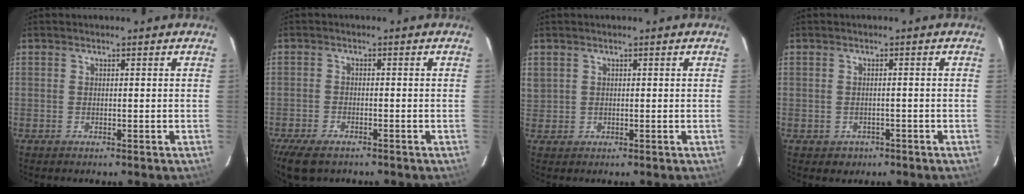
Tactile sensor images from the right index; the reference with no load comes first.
{"total": 7.6, "force": [-5.6, 3.4, 3.9], "torque": [-0.076, -0.011, -0.088]}
{"total": 2.2, "force": [1.0, 1.9, 0.6], "torque": [-0.021, 0.014, 0.025]}
{"total": 2.0, "force": [-1.1, 1.6, 0.3], "torque": [-0.005, 0.006, -0.008]}